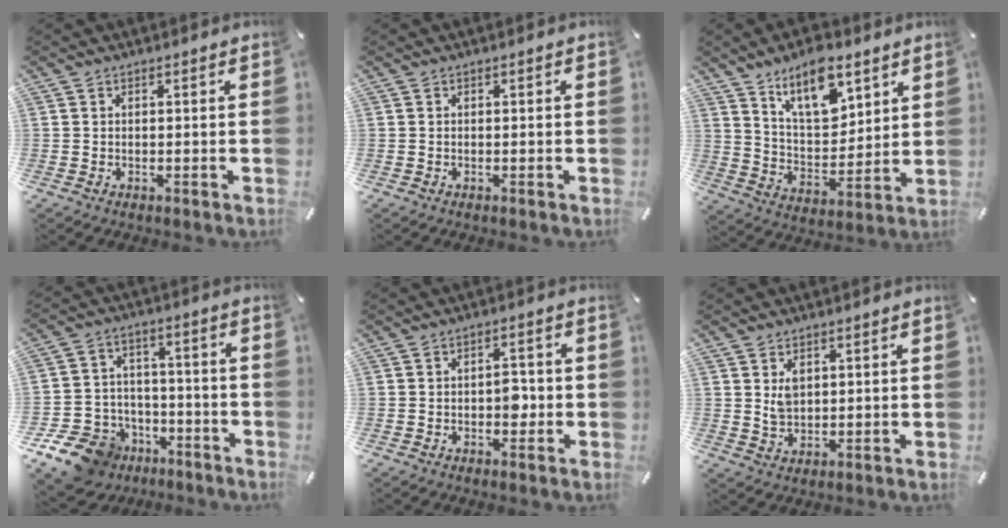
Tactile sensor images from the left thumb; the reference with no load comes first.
{"total": 0.0}
{"total": 13.9, "force": [9.2, 7.1, 7.8], "torque": [-0.128, -0.043, 0.166]}
{"total": 13.0, "force": [-8.3, 9.3, 3.6], "torque": [-0.064, 0.057, -0.143]}
{"total": 4.2, "force": [-0.5, 2.7, 3.2], "torque": [-0.033, -0.001, -0.014]}
{"total": 3.8, "force": [1.8, 2.8, 1.9], "torque": [-0.034, -0.001, 0.032]}